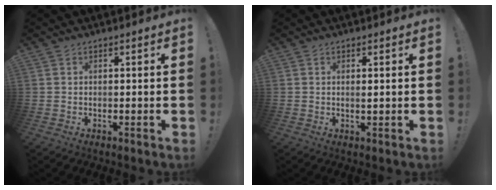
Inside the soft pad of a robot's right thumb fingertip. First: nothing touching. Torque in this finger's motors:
{"motor_torque": [-0.34, 0.03, -0.21, 0.14, 0.05]}